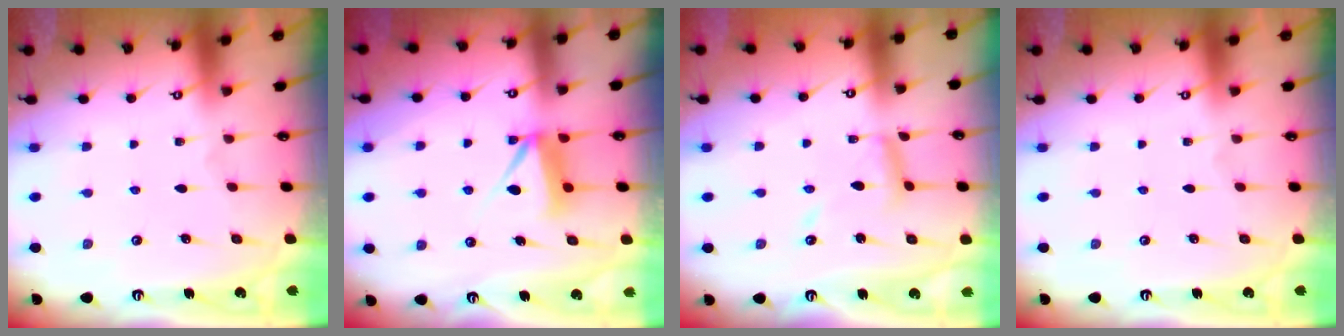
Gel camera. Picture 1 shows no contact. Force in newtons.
{"total": 8.2, "press": 8.1, "slide": 0.6}
{"total": 10.4, "press": 10.4, "slide": 0.7}
{"total": 0.0}